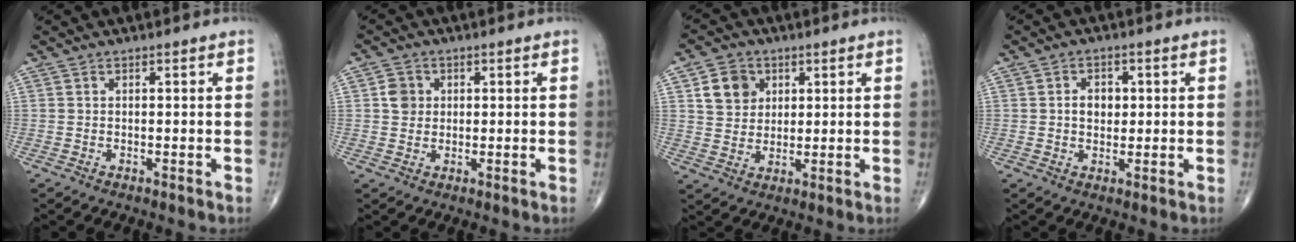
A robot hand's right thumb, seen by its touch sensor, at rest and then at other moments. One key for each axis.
{"total": 3.5, "fx": 0.6, "fy": 3.1, "fz": 1.3, "tx": -0.006, "ty": 0.000, "tz": 0.008}
{"total": 7.2, "fx": 2.6, "fy": 6.0, "fz": 2.9, "tx": -0.023, "ty": -0.009, "tz": 0.048}
{"total": 4.0, "fx": 0.5, "fy": 3.0, "fz": 2.6, "tx": -0.020, "ty": 0.003, "tz": 0.005}